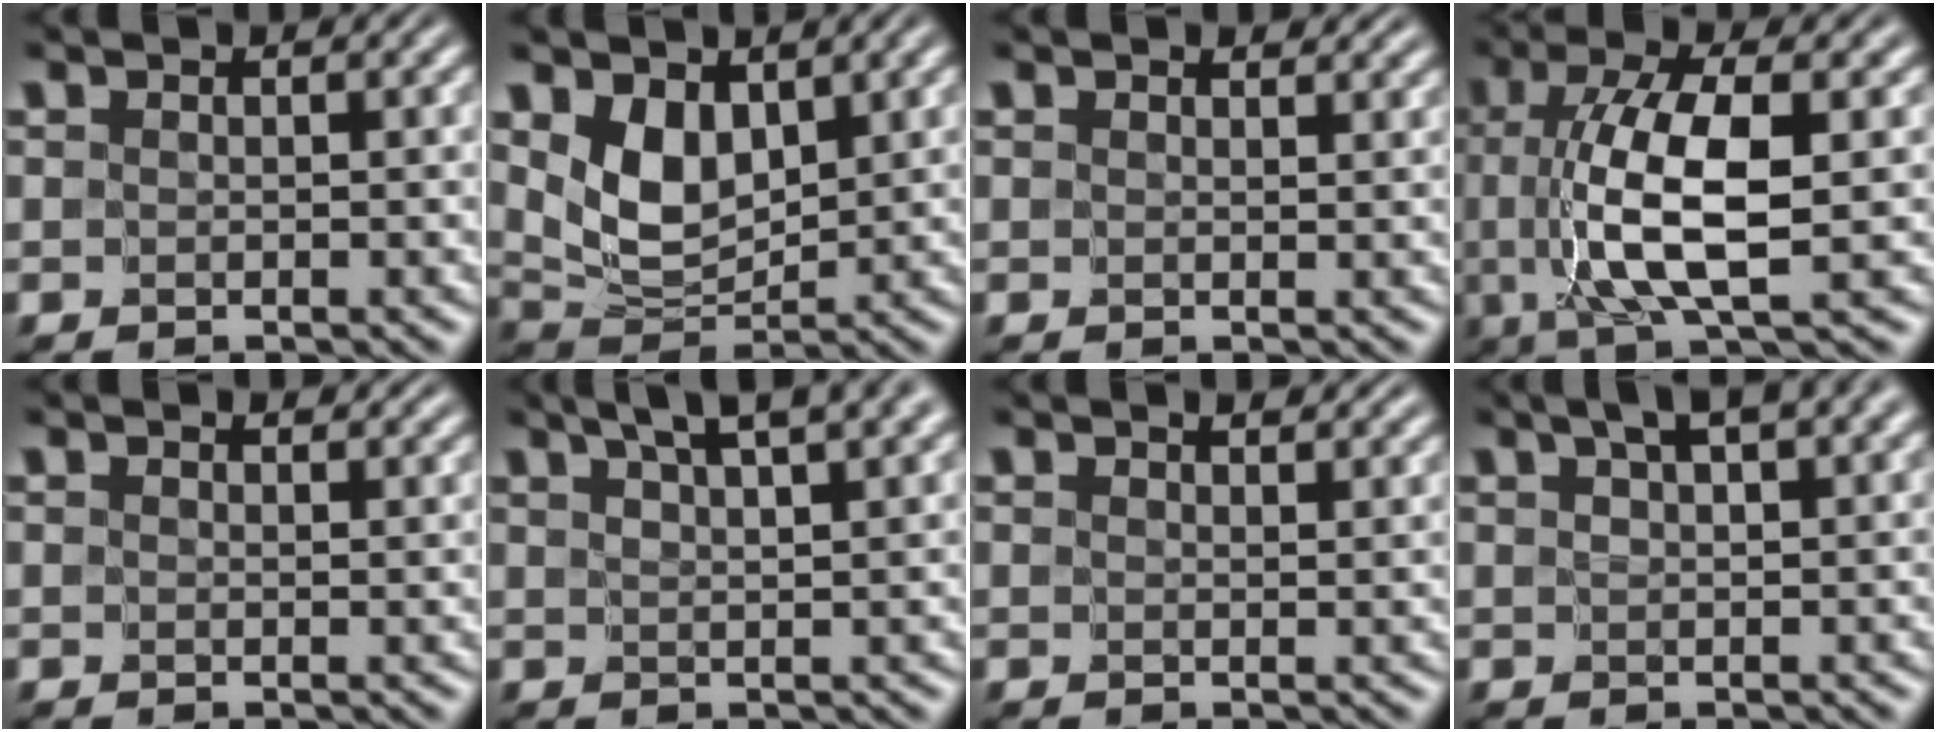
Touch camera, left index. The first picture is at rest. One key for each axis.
{"total": 3.8, "fx": 1.3, "fy": 2.4, "fz": 2.6, "tx": -0.060, "ty": -0.013, "tz": 0.032}
{"total": 2.0, "fx": 1.6, "fy": 0.7, "fz": 0.9, "tx": -0.011, "ty": 0.003, "tz": 0.020}
{"total": 8.1, "fx": -0.4, "fy": 2.1, "fz": 7.8, "tx": -0.144, "ty": 0.003, "tz": -0.004}
{"total": 1.8, "fx": 1.5, "fy": 0.6, "fz": 0.8, "tx": -0.007, "ty": 0.001, "tz": 0.018}
{"total": 6.0, "fx": 4.1, "fy": 1.4, "fz": 4.1, "tx": -0.043, "ty": 0.028, "tz": 0.045}
{"total": 2.3, "fx": 1.9, "fy": 0.6, "fz": 1.1, "tx": -0.005, "ty": 0.005, "tz": 0.015}
{"total": 3.6, "fx": 2.2, "fy": 0.6, "fz": 2.7, "tx": -0.033, "ty": 0.011, "tz": 0.034}